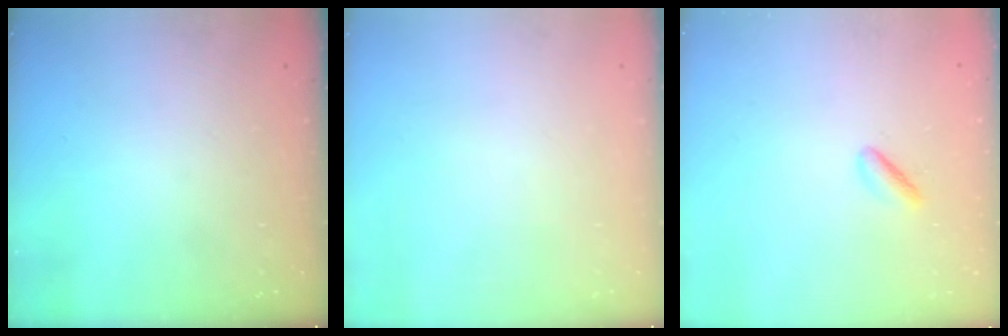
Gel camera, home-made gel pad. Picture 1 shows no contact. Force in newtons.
{"total": 0.0}
{"total": 2.4, "press": 2.2, "slide": 1.0}